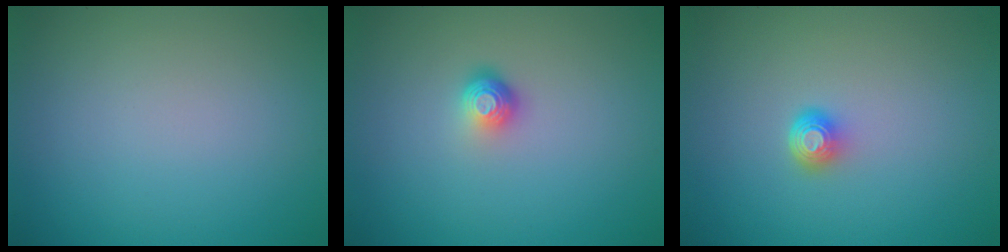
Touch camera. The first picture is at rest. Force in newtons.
{"total": 1.8, "press": 1.2, "slide": 1.3}
{"total": 1.7, "press": 1.2, "slide": 1.2}